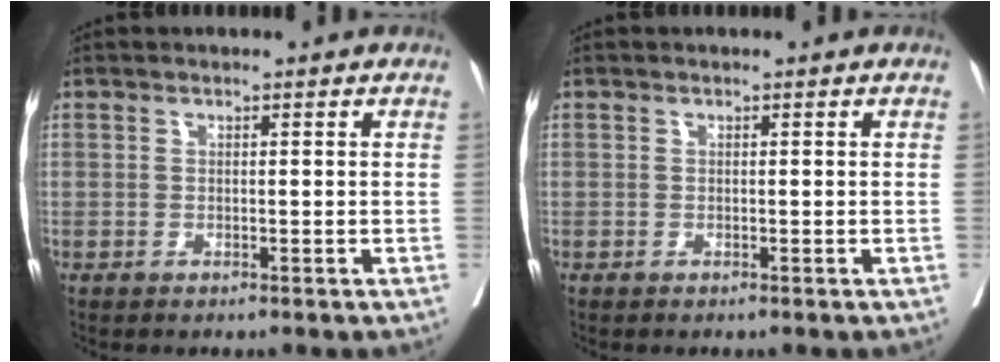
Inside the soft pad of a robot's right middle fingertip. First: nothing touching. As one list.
[{"total": 0.0}]